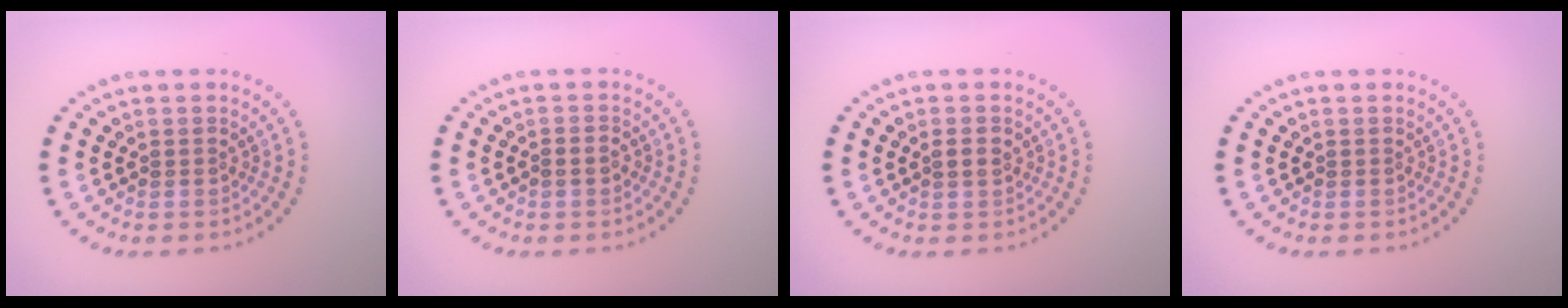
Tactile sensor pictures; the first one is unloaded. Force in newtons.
{"total": 1.1, "press": 1.0, "slide": 0.5}
{"total": 1.3, "press": 1.3, "slide": 0.1}
{"total": 0.0}